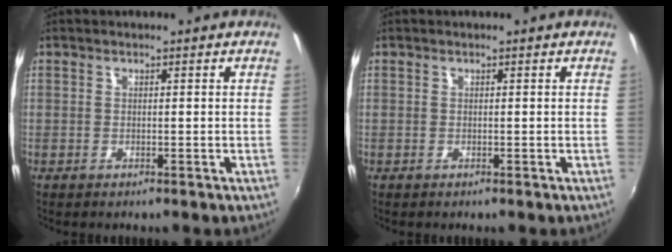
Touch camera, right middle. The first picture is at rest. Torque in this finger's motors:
{"motor_torque": [0.00, 0.00, 0.00, 0.01]}